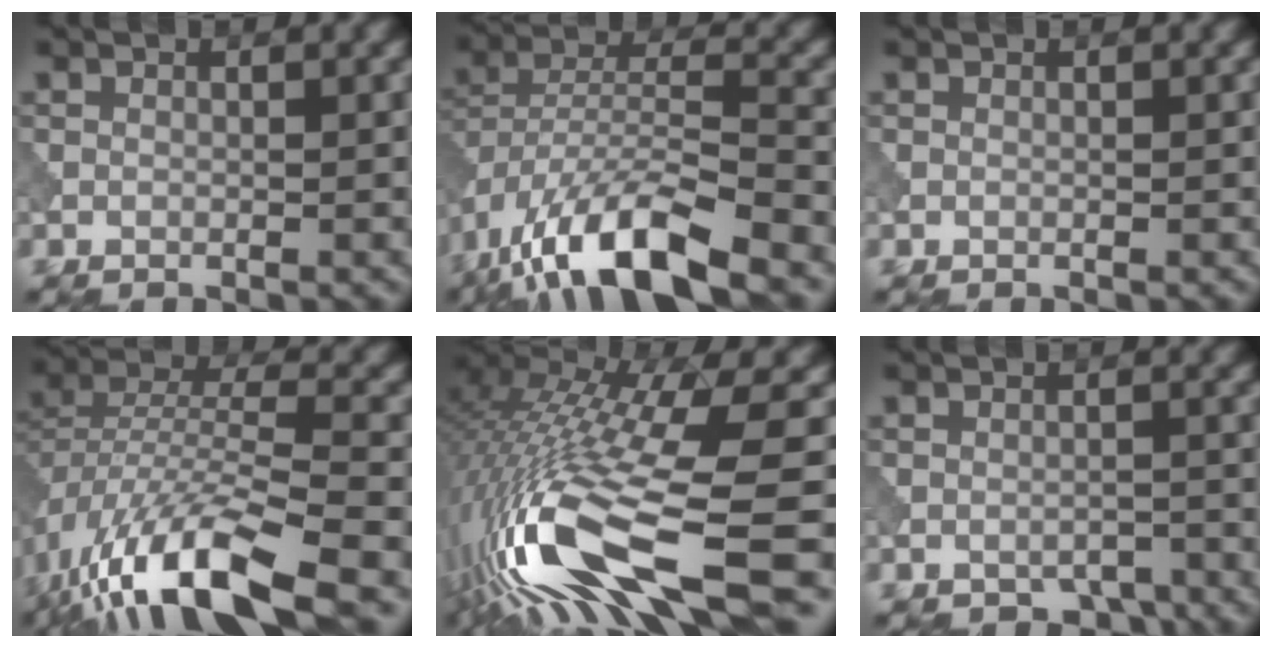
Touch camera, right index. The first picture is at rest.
{"total": 11.9, "force": [-7.9, 3.9, 8.1], "torque": [-0.147, 0.001, -0.152]}
{"total": 0.0}
{"total": 13.4, "force": [-8.3, 4.2, 9.7], "torque": [-0.193, -0.009, -0.155]}
{"total": 15.6, "force": [-4.1, 4.1, 14.5], "torque": [-0.293, -0.011, -0.058]}
{"total": 2.3, "force": [-1.8, 1.1, 0.8], "torque": [-0.010, -0.008, -0.023]}